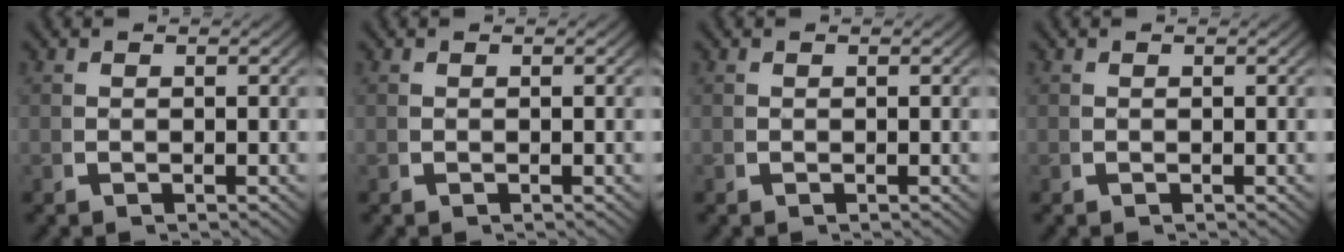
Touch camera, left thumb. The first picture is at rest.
{"total": 0.0}
{"total": 0.0}
{"total": 0.0}